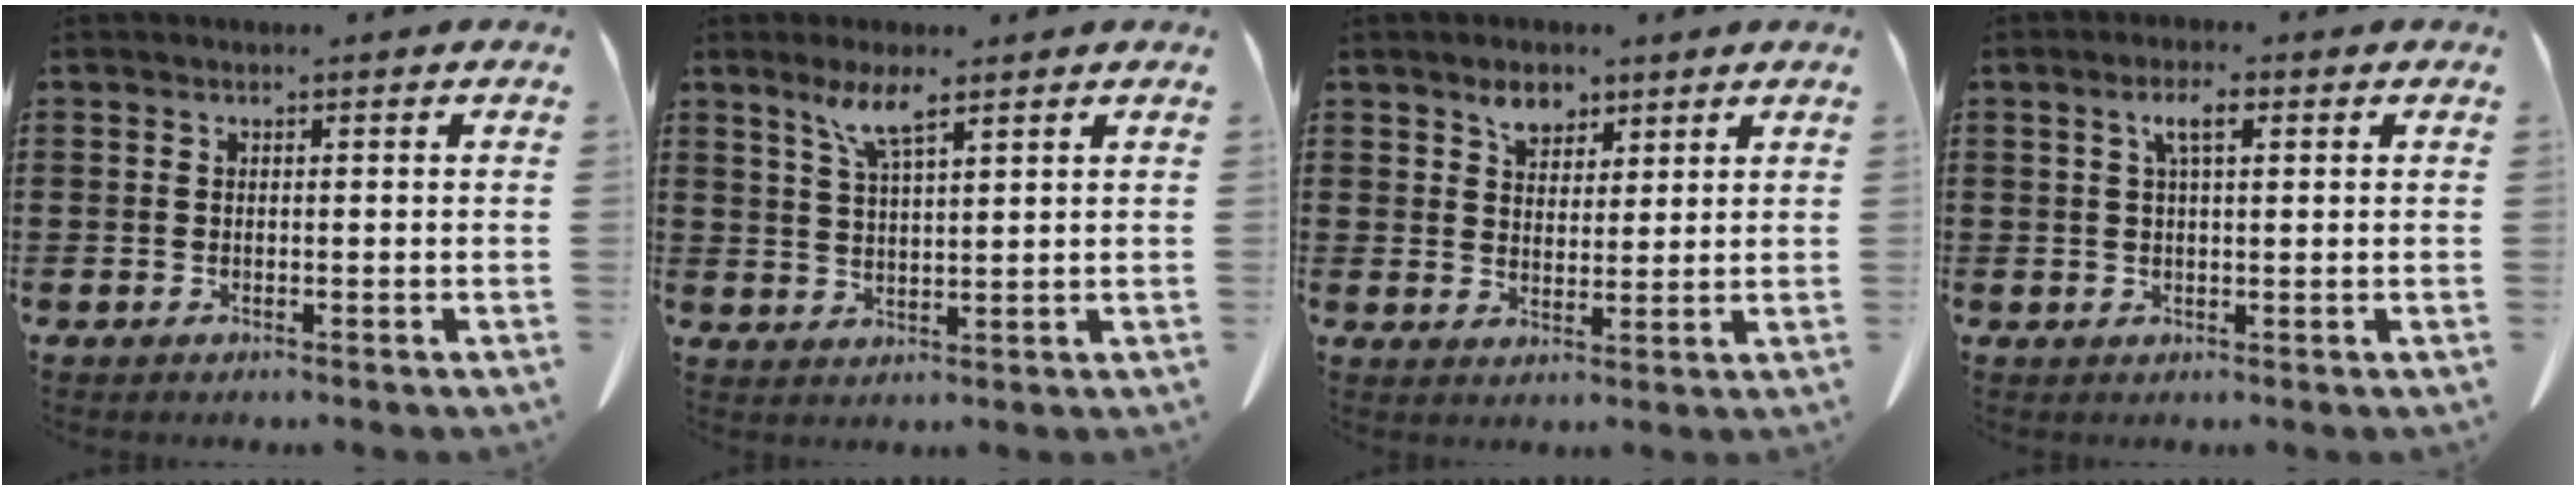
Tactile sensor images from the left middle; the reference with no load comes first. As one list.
[{"total": 5.3, "force": [3.6, 0.8, 3.8], "torque": [-0.085, 0.004, 0.062]}, {"total": 4.4, "force": [3.2, 2.5, 1.5], "torque": [-0.032, 0.006, 0.059]}, {"total": 3.5, "force": [1.3, 1.0, 3.1], "torque": [-0.066, 0.008, 0.020]}]